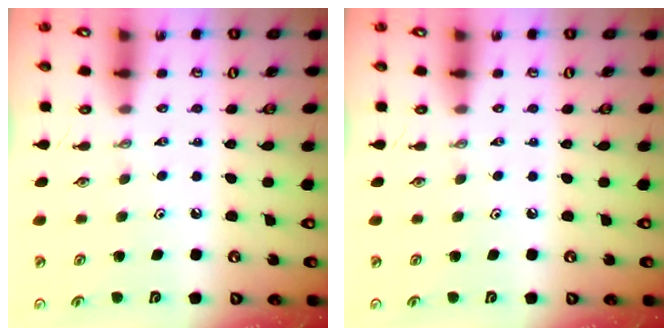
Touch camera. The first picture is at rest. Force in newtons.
{"total": 0.0}